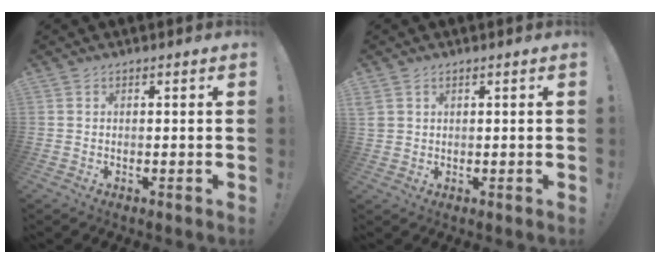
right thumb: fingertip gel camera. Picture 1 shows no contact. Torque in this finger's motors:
{"motor_torque": [-0.14, -0.12, 0.04, 0.36, 0.04]}